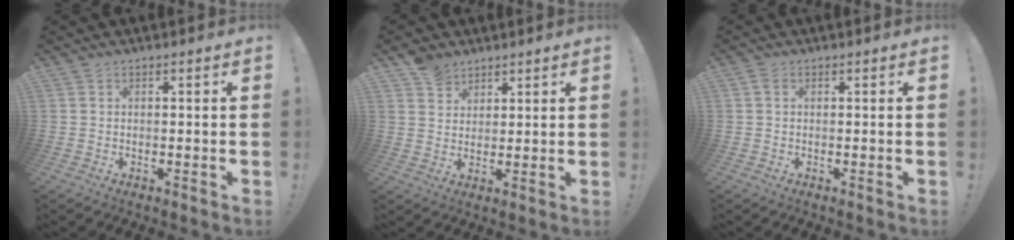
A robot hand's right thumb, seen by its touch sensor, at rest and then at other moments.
{"total": 6.2, "force": [4.6, 4.1, 0.8], "torque": [-0.007, -0.028, 0.089]}
{"total": 1.0, "force": [0.1, 0.7, 0.6], "torque": [-0.013, 0.003, 0.002]}